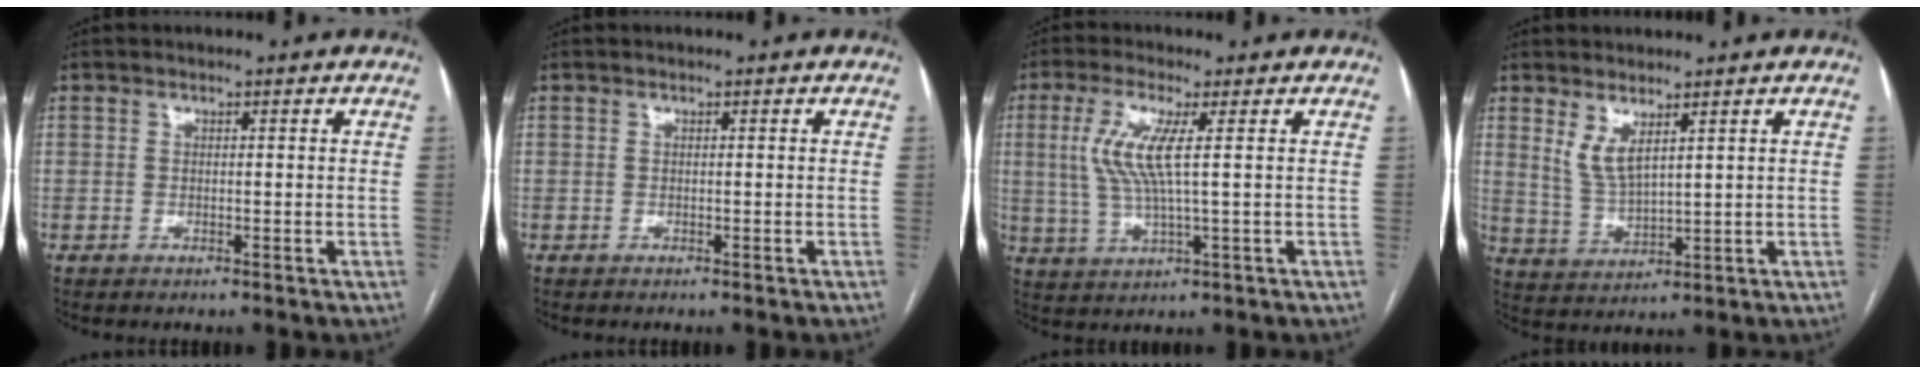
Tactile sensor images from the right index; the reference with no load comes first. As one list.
[{"total": 0.0}, {"total": 7.4, "force": [1.6, 0.5, 7.2], "torque": [-0.170, 0.002, 0.032]}, {"total": 4.6, "force": [2.8, 1.0, 3.6], "torque": [-0.080, -0.015, 0.067]}]